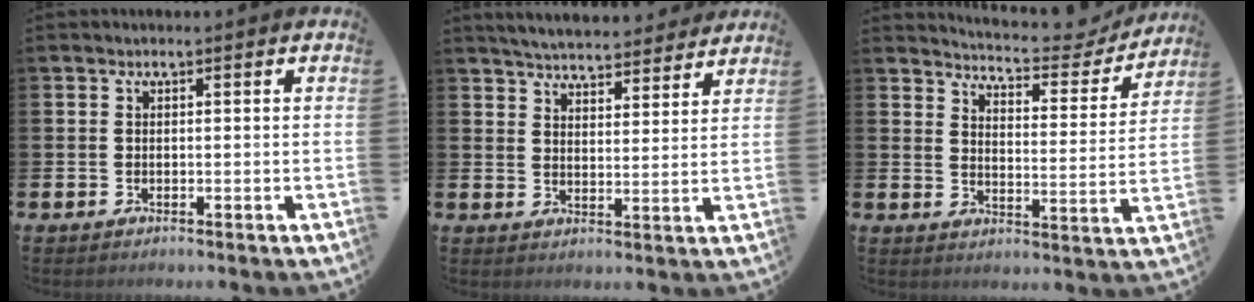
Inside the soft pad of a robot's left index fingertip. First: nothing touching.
{"total": 5.3, "force": [5.2, 0.6, 0.5], "torque": [-0.019, -0.039, 0.090]}
{"total": 5.5, "force": [5.3, 0.8, 1.0], "torque": [-0.034, -0.047, 0.085]}